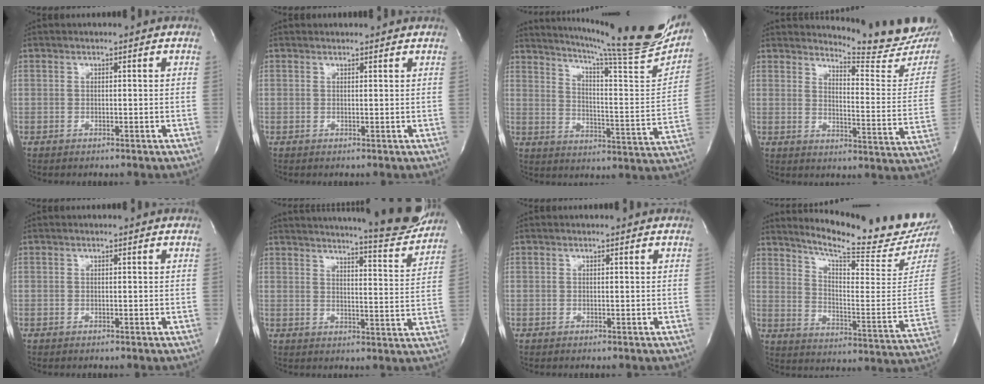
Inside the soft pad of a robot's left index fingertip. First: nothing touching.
{"total": 2.5, "force": [2.5, 0.5, 0.3], "torque": [-0.011, 0.014, 0.026]}
{"total": 24.2, "force": [21.4, 0.4, 11.3], "torque": [-0.176, -0.077, 0.278]}
{"total": 16.9, "force": [16.5, 0.5, 3.5], "torque": [-0.041, -0.127, 0.184]}
{"total": 0.0}
{"total": 18.1, "force": [17.0, 0.7, 6.3], "torque": [-0.093, -0.057, 0.208]}
{"total": 0.0}
{"total": 20.1, "force": [18.8, -0.1, 7.0], "torque": [-0.120, -0.104, 0.249]}